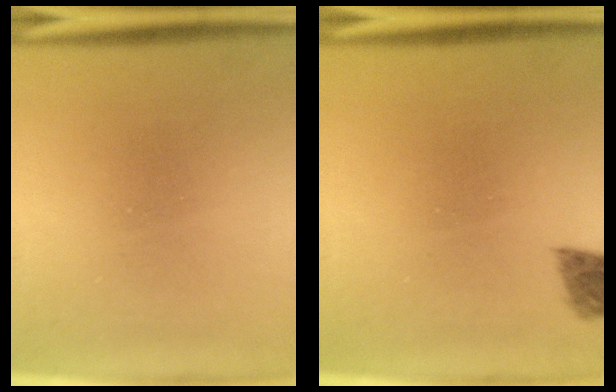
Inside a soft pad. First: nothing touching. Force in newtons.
{"total": 2.7}